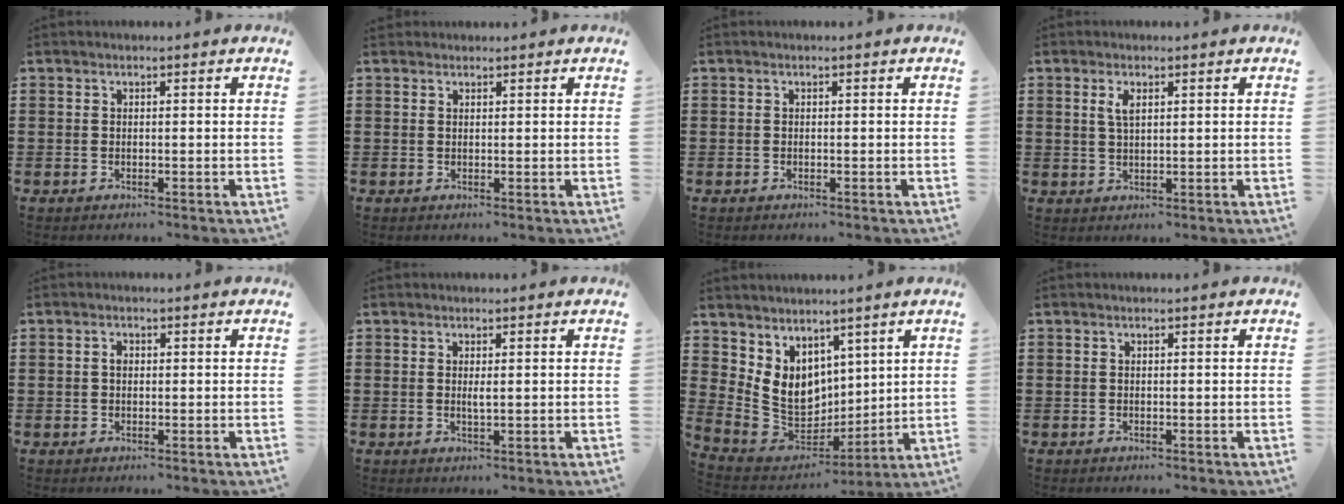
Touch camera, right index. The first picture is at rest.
{"total": 0.9, "force": [0.8, 0.5, -0.1], "torque": [0.000, 0.002, 0.017]}
{"total": 0.0}
{"total": 2.5, "force": [1.0, 0.9, 2.1], "torque": [-0.045, 0.005, 0.017]}
{"total": 1.2, "force": [0.1, 0.8, 0.9], "torque": [-0.020, 0.005, 0.001]}
{"total": 1.4, "force": [0.2, 0.2, 1.3], "torque": [-0.026, 0.000, 0.003]}
{"total": 8.4, "force": [3.4, 7.0, 3.1], "torque": [-0.097, -0.026, 0.072]}
{"total": 0.0}